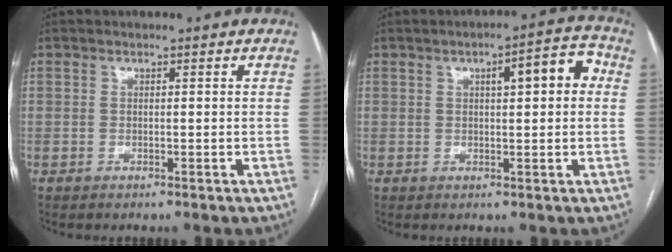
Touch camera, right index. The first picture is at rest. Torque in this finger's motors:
{"motor_torque": [0.52, 0.04, 0.17, 0.05]}